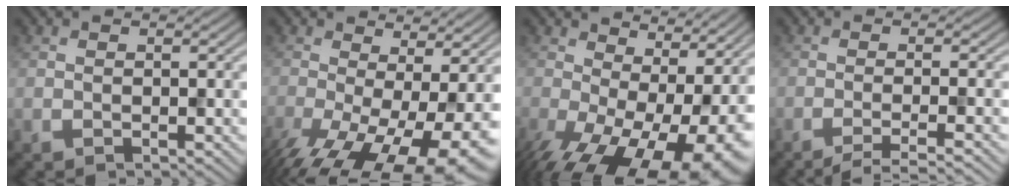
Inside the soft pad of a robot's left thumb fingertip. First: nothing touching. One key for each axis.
{"total": 14.9, "fx": -6.5, "fy": 6.2, "fz": 11.9, "tx": -0.208, "ty": -0.037, "tz": -0.082}
{"total": 17.0, "fx": -4.2, "fy": 9.3, "fz": 13.7, "tx": -0.210, "ty": -0.056, "tz": -0.024}
{"total": 3.5, "fx": -2.1, "fy": 0.6, "fz": 2.7, "tx": -0.022, "ty": 0.004, "tz": -0.047}